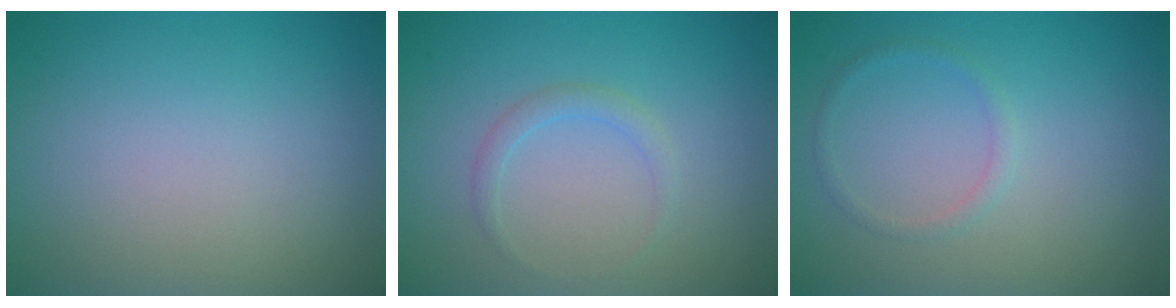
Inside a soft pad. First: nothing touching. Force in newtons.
{"total": 1.2, "press": 1.2, "slide": 0.0}
{"total": 1.0, "press": 0.9, "slide": 0.2}